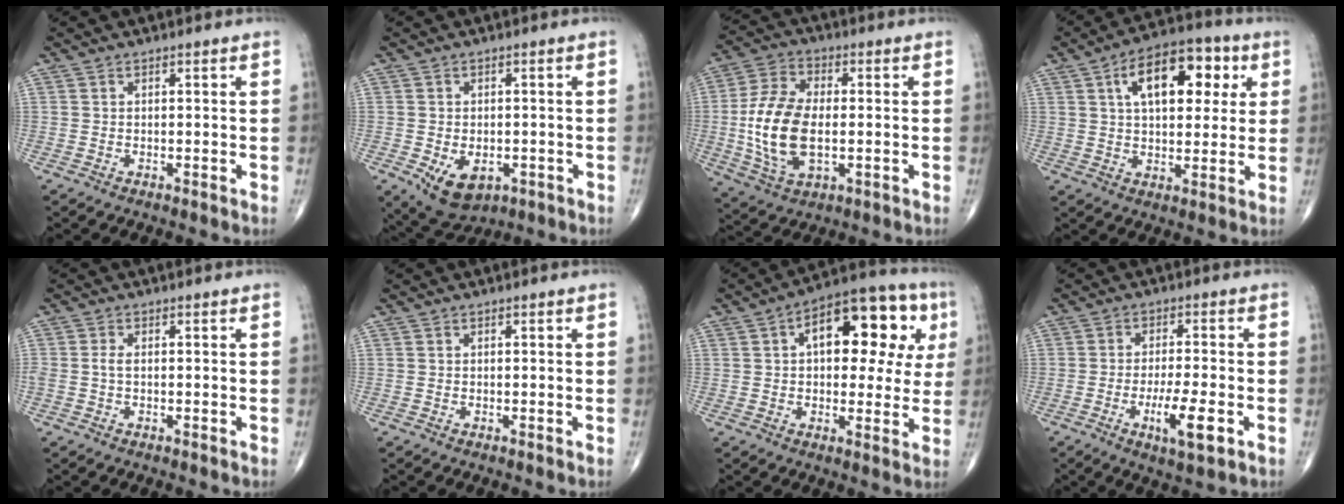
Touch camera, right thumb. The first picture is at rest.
{"total": 8.1, "force": [-2.8, 5.2, 5.5], "torque": [-0.076, 0.002, -0.030]}
{"total": 15.4, "force": [-1.3, 8.3, 13.0], "torque": [-0.264, 0.003, -0.022]}
{"total": 15.2, "force": [5.0, 8.1, 11.9], "torque": [-0.150, 0.007, 0.073]}
{"total": 1.4, "force": [-0.1, 0.8, 1.2], "torque": [-0.028, 0.001, 0.000]}
{"total": 0.0}
{"total": 18.4, "force": [4.9, 9.6, 14.9], "torque": [-0.154, 0.027, 0.058]}
{"total": 7.9, "force": [-2.8, 1.8, 7.2], "torque": [-0.128, 0.000, -0.045]}